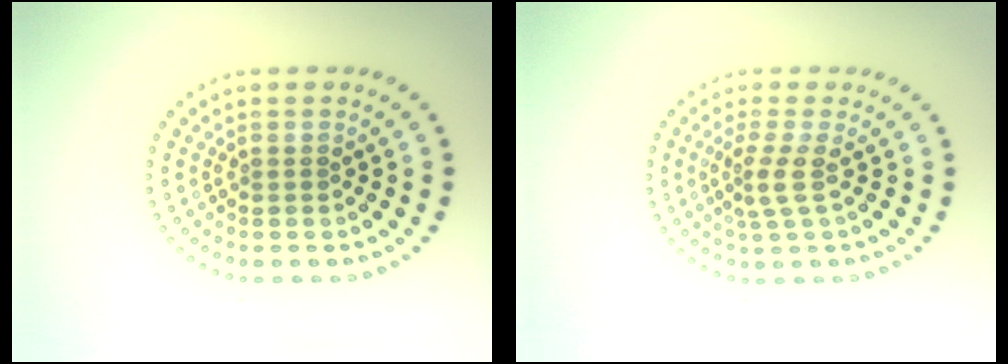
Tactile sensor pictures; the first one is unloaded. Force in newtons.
{"total": 2.2, "press": 1.6, "slide": 1.5}